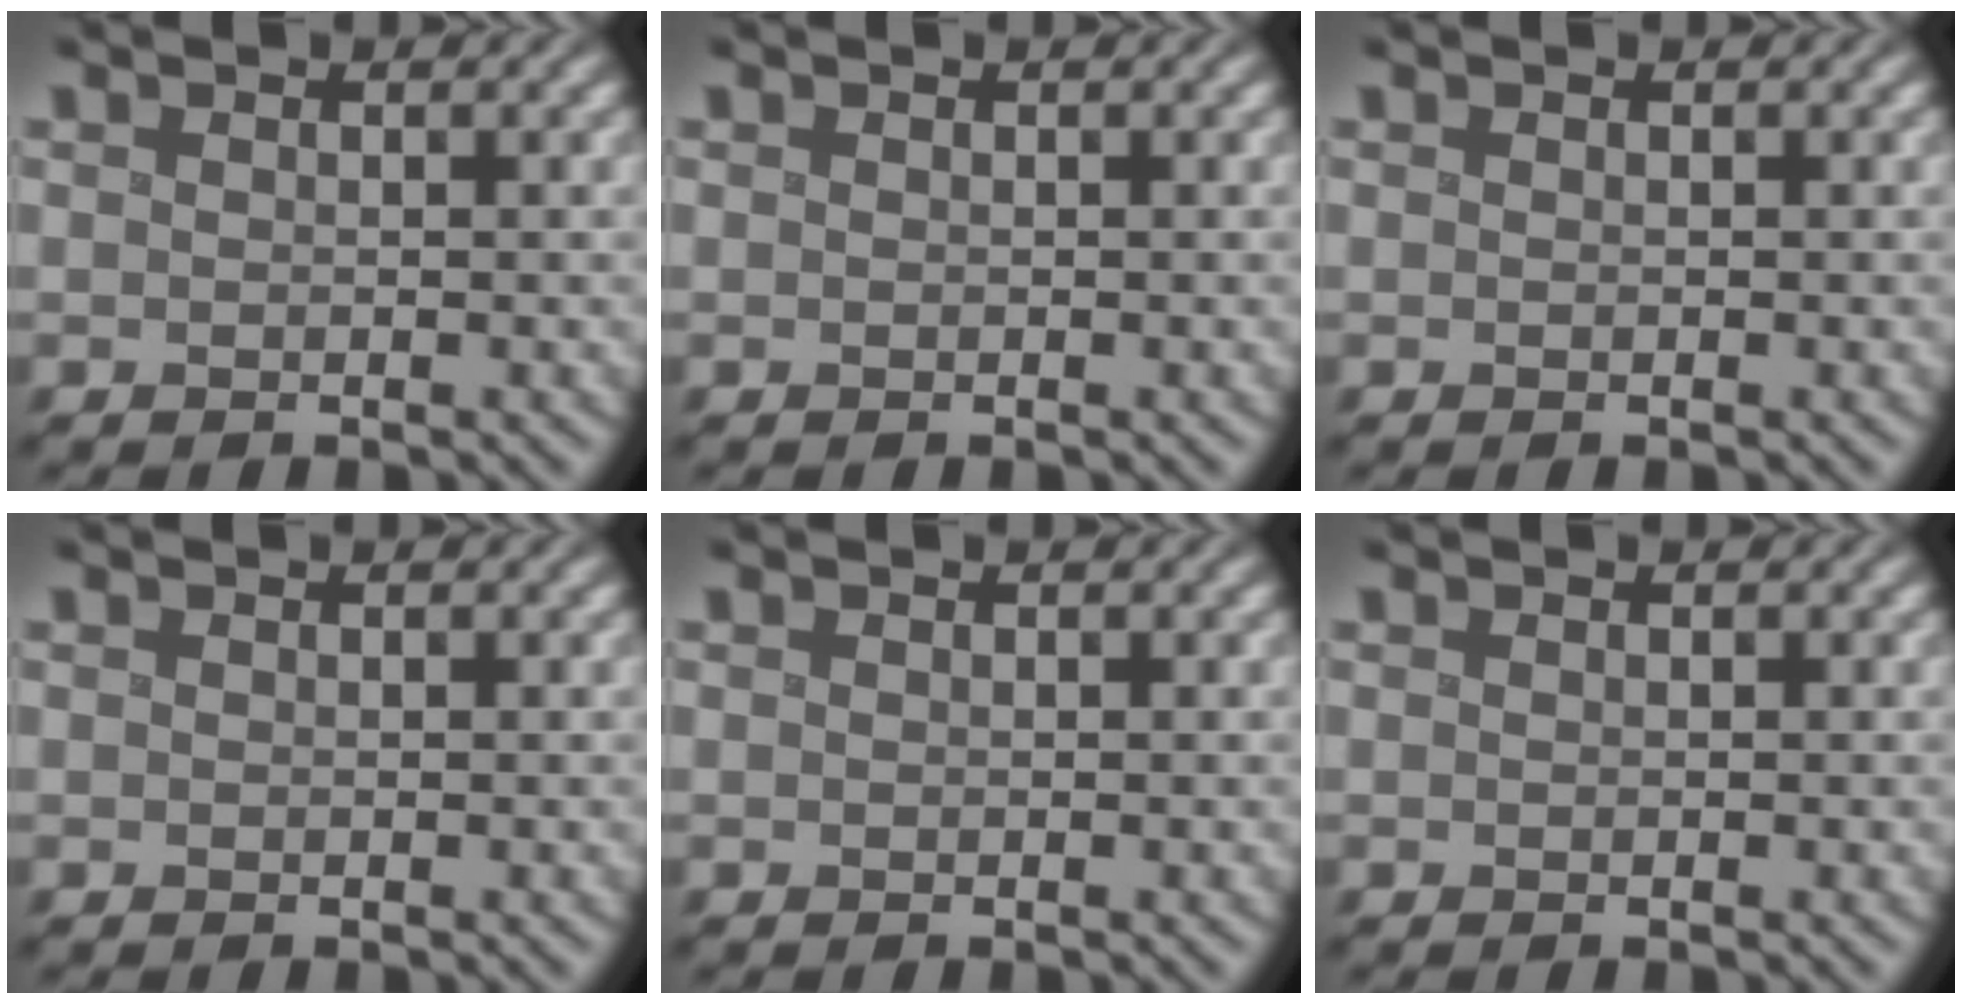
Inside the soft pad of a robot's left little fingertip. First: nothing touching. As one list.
[{"total": 0.0}, {"total": 0.0}, {"total": 0.0}, {"total": 0.0}, {"total": 0.0}]